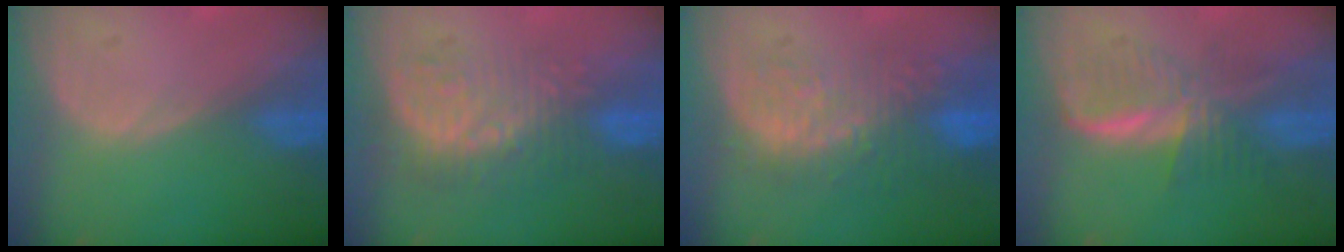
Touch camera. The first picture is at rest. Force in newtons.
{"total": 9.0, "press": 8.4, "slide": 3.3}
{"total": 11.1, "press": 9.7, "slide": 5.5}
{"total": 6.1, "press": 6.1, "slide": 0.2}